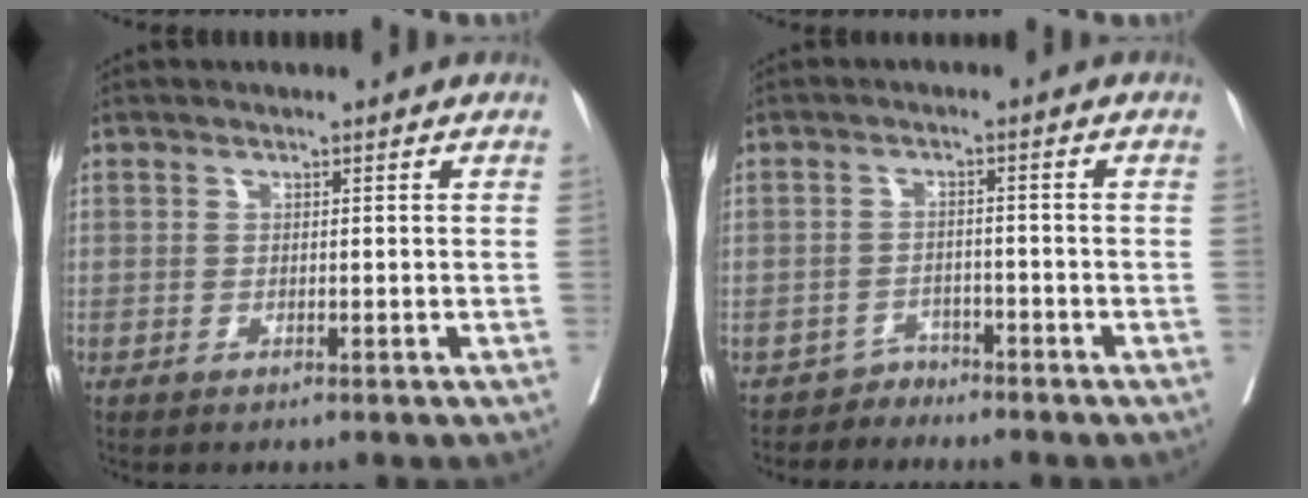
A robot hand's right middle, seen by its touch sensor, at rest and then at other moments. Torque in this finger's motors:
{"motor_torque": [-0.51, -0.61, -0.18, -0.06]}